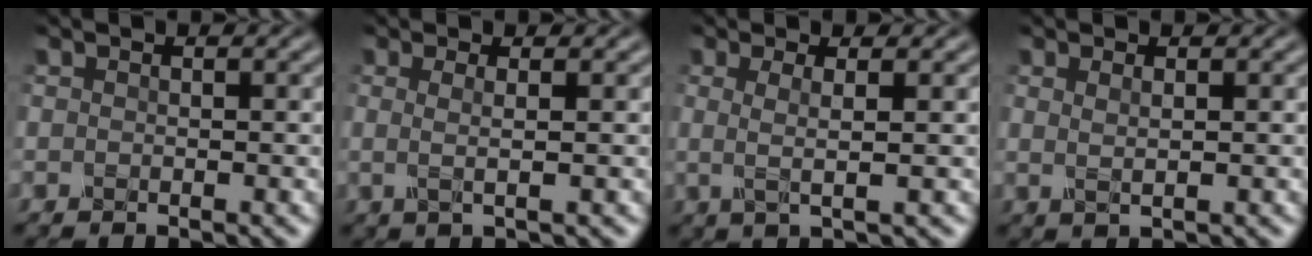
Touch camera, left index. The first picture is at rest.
{"total": 1.9, "force": [0.3, 0.6, 1.7], "torque": [-0.033, -0.002, -0.002]}
{"total": 2.3, "force": [0.4, 0.5, 2.2], "torque": [-0.044, -0.004, 0.004]}
{"total": 1.3, "force": [0.5, 0.4, 1.1], "torque": [-0.017, -0.002, 0.009]}